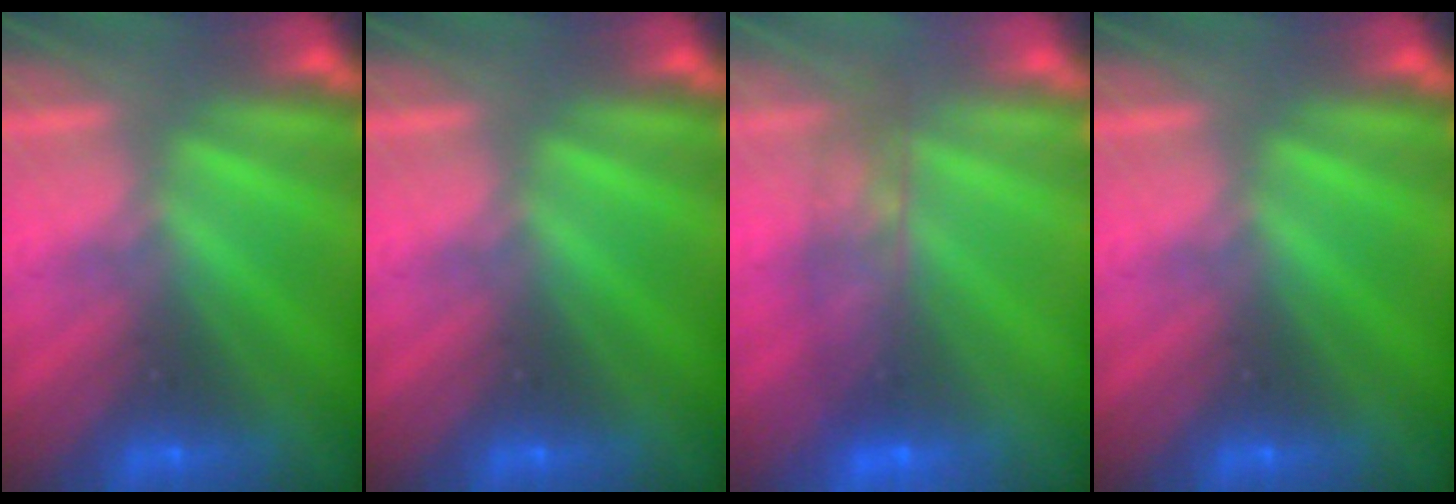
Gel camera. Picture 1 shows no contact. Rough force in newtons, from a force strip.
{"total": 0.0}
{"total": 7.1}
{"total": 0.0}